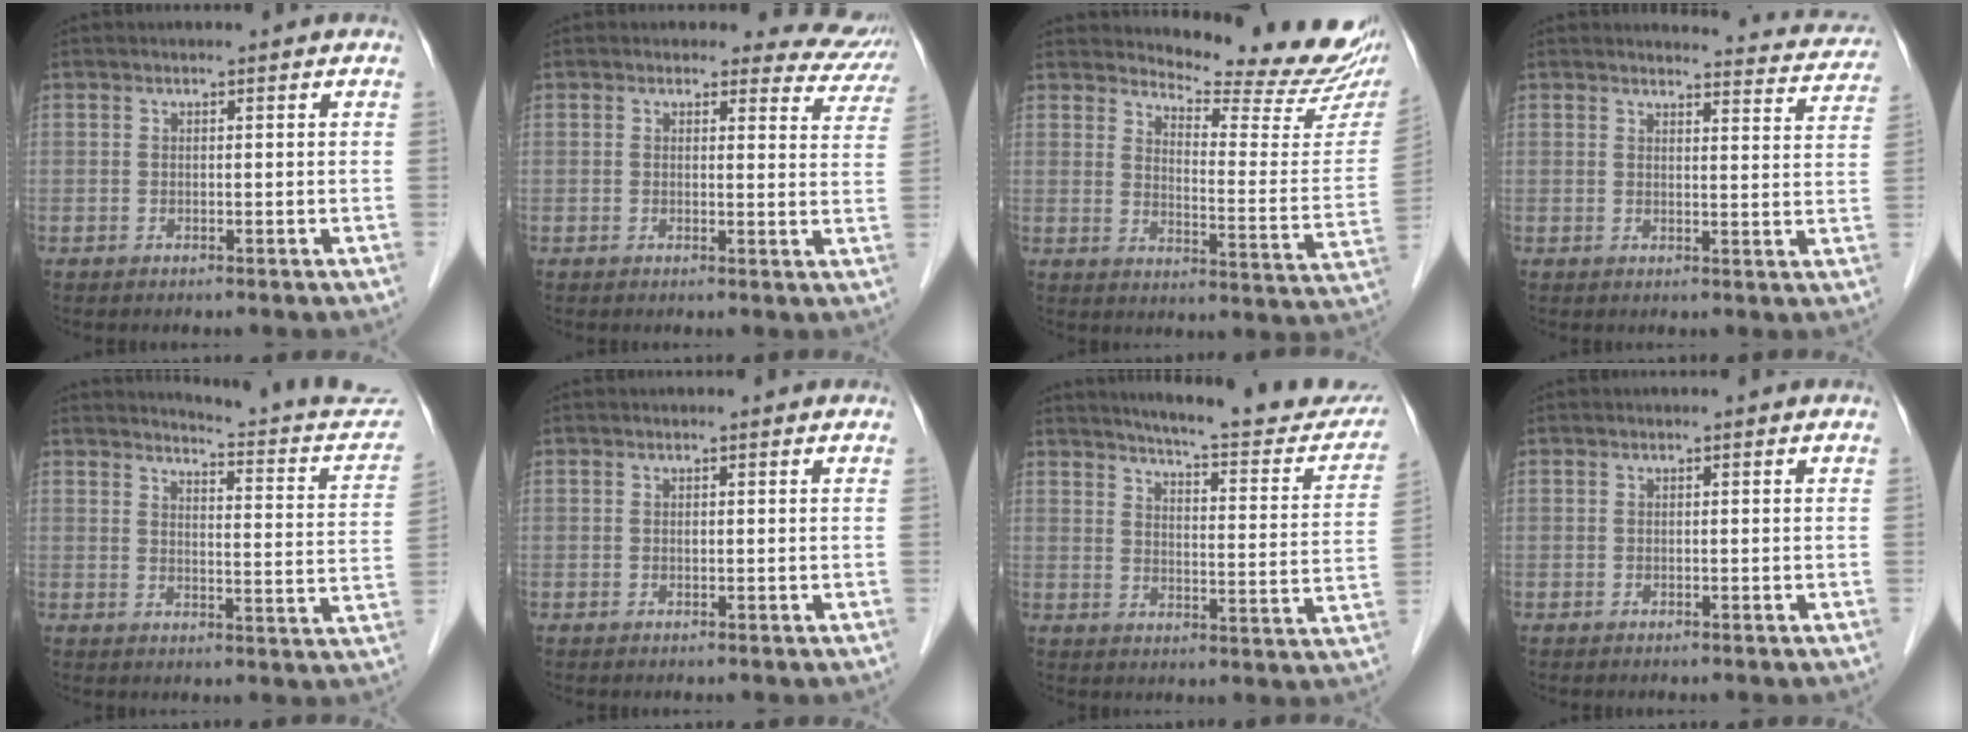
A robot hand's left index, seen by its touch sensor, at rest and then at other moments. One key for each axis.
{"total": 6.6, "fx": 6.0, "fy": 2.7, "fz": -0.3, "tx": 0.039, "ty": -0.021, "tz": 0.031}
{"total": 17.6, "fx": 16.5, "fy": 1.7, "fz": 5.7, "tx": -0.075, "ty": -0.101, "tz": 0.194}
{"total": 10.6, "fx": 10.4, "fy": 1.6, "fz": 0.9, "tx": 0.016, "ty": -0.041, "tz": 0.091}
{"total": 15.8, "fx": 15.3, "fy": 1.3, "fz": 3.4, "tx": -0.030, "ty": -0.086, "tz": 0.154}
{"total": 0.0}
{"total": 20.1, "fx": 18.4, "fy": 2.7, "fz": 7.8, "tx": -0.094, "ty": -0.056, "tz": 0.217}
{"total": 0.0}